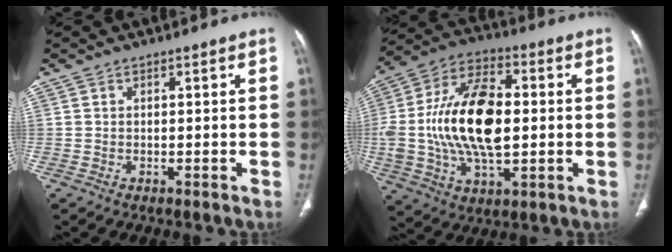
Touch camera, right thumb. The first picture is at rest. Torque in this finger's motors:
{"motor_torque": [0.99, 1.15, 1.02, 0.13, 0.28]}